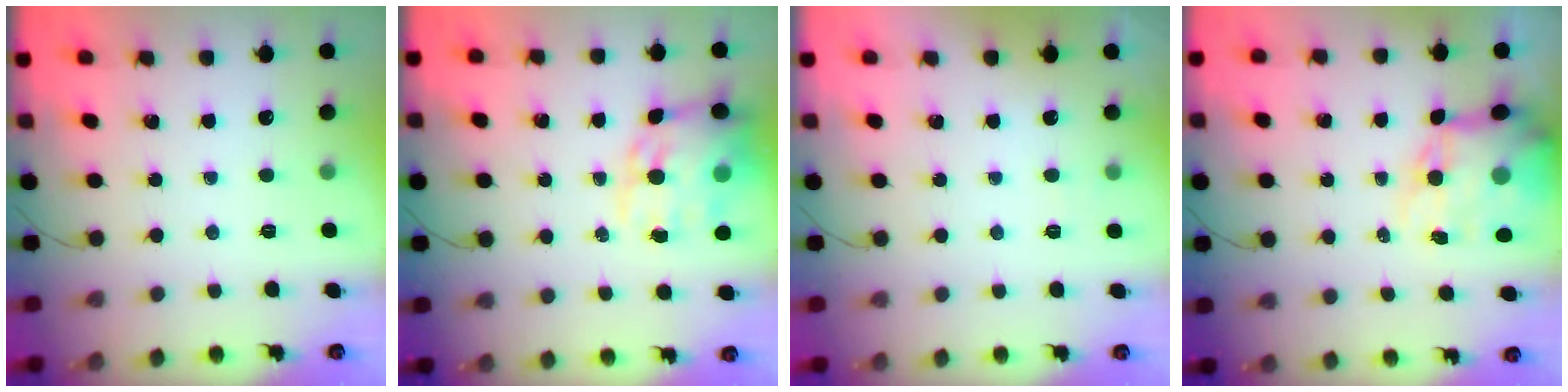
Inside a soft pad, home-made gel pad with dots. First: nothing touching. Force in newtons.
{"total": 16.3, "press": 15.7, "slide": 4.5}
{"total": 1.8, "press": 1.3, "slide": 1.1}
{"total": 14.5, "press": 14.0, "slide": 3.8}